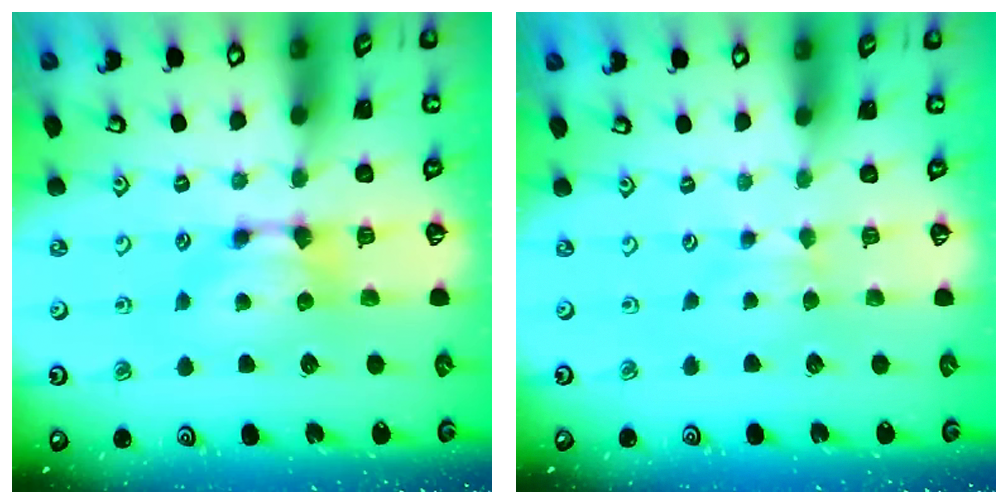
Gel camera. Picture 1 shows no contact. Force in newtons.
{"total": 1.6, "press": 1.5, "slide": 0.5}